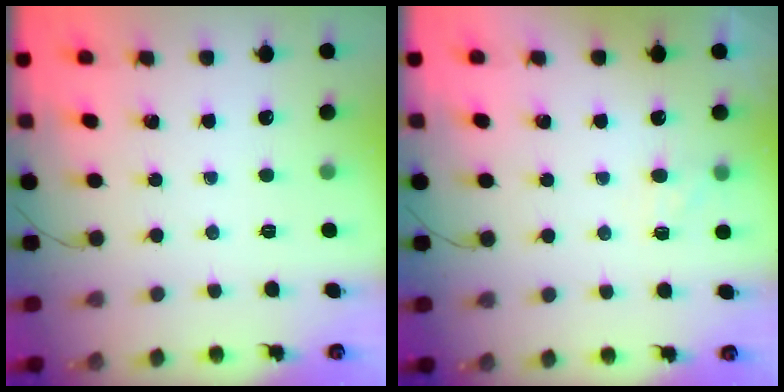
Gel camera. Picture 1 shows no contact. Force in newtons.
{"total": 6.5, "press": 6.2, "slide": 1.9}